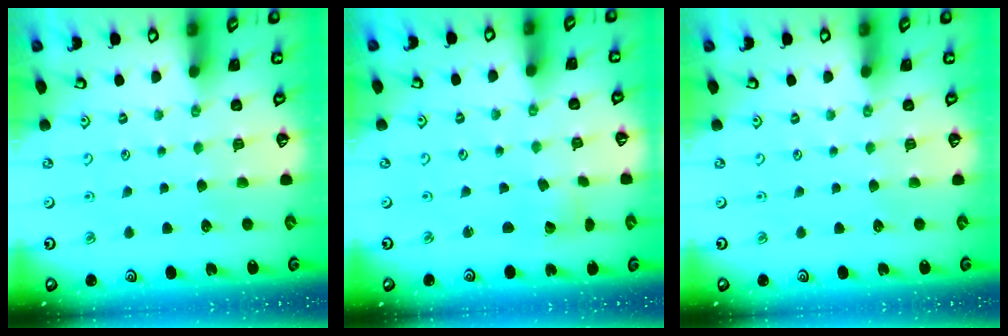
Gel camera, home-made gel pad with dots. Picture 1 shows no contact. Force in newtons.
{"total": 1.4, "press": 1.4, "slide": 0.1}
{"total": 0.0}